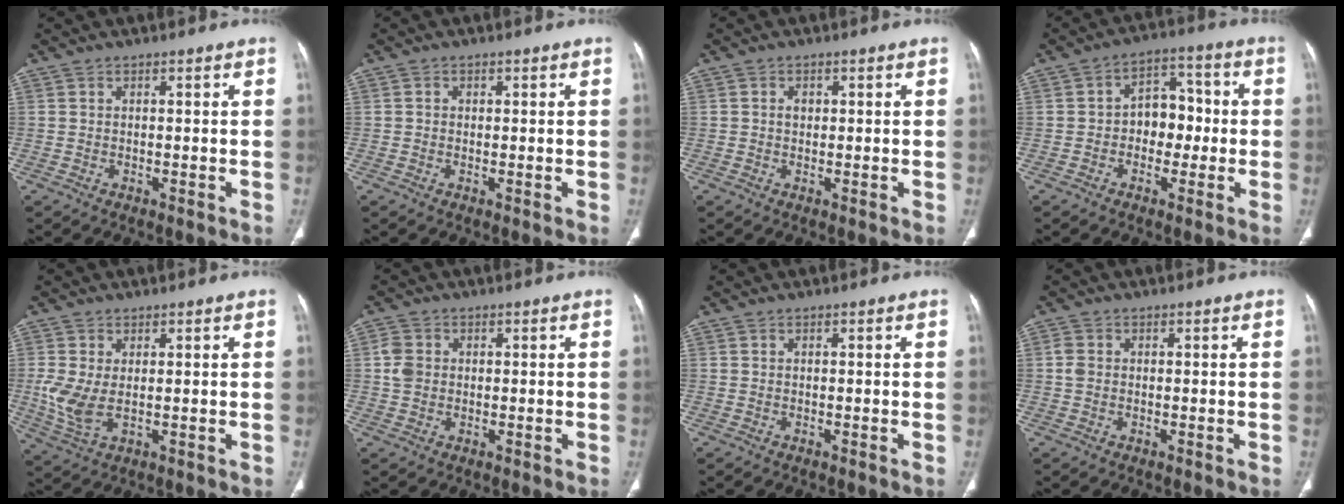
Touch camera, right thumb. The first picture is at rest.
{"total": 0.8, "force": [0.1, 0.7, 0.2], "torque": [0.003, 0.002, 0.000]}
{"total": 0.6, "force": [0.1, 0.5, 0.3], "torque": [-0.005, 0.001, 0.000]}
{"total": 8.1, "force": [-0.8, 6.1, 5.3], "torque": [-0.033, 0.034, -0.022]}
{"total": 6.0, "force": [0.3, 3.2, 5.0], "torque": [-0.116, -0.012, 0.015]}
{"total": 3.4, "force": [0.3, 2.9, 1.7], "torque": [-0.029, 0.006, 0.004]}
{"total": 0.0}
{"total": 1.6, "force": [0.0, 1.3, 0.9], "torque": [-0.021, 0.002, -0.001]}